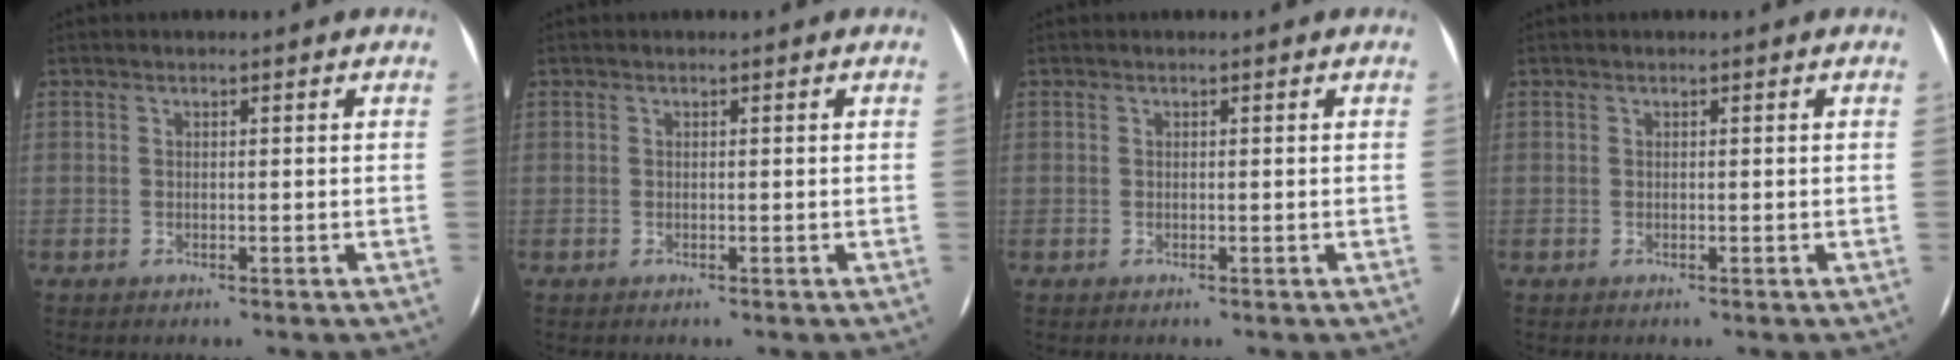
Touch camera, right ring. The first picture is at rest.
{"total": 0.0}
{"total": 0.0}
{"total": 0.0}